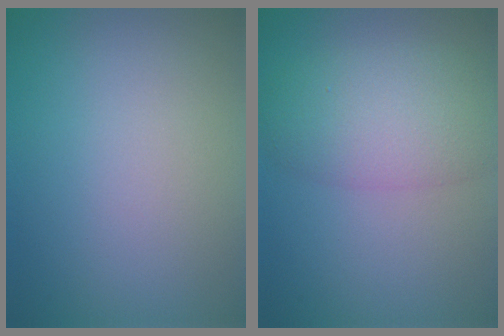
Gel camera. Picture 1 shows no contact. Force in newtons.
{"total": 5.7, "press": 5.7, "slide": 0.3}